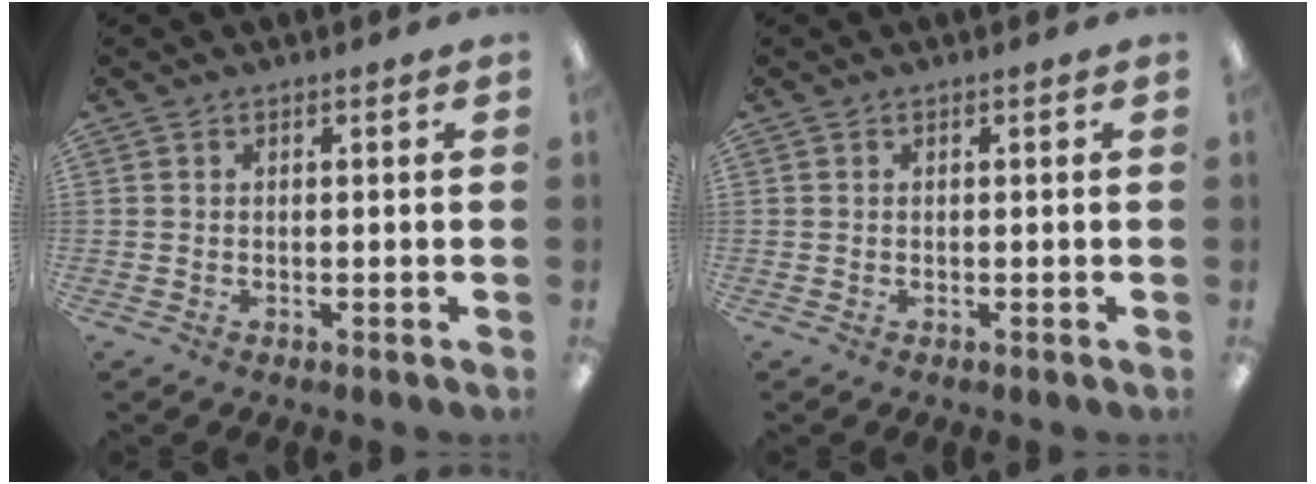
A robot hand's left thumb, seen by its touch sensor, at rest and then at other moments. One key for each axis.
{"total": 0.0}